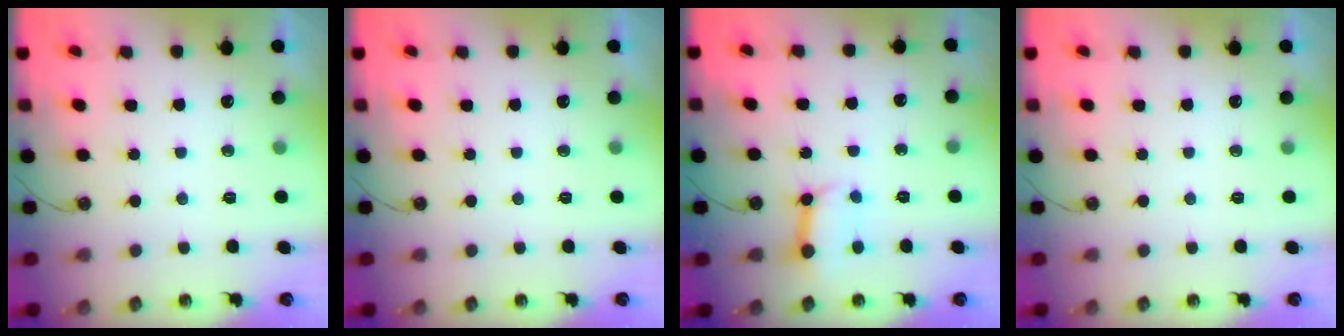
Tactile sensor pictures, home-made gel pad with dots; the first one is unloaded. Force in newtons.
{"total": 0.0}
{"total": 7.9, "press": 7.8, "slide": 1.1}
{"total": 0.0}